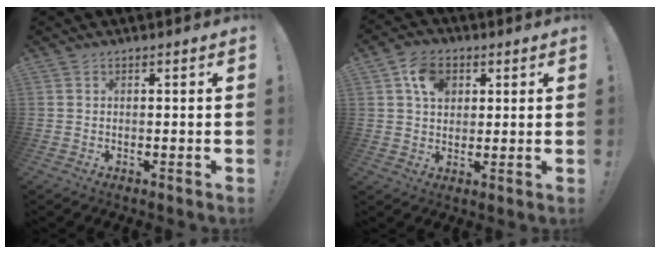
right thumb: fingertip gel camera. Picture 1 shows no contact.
{"total": 8.5, "force": [3.5, 6.5, 4.2], "torque": [-0.056, -0.005, 0.065]}